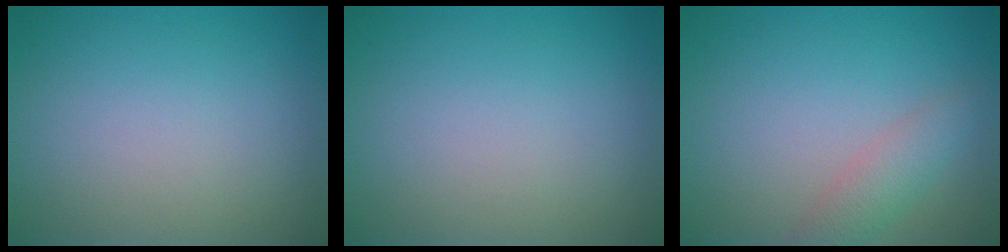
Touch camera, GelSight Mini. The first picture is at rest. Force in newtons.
{"total": 0.0}
{"total": 2.3, "press": 2.3, "slide": 0.0}